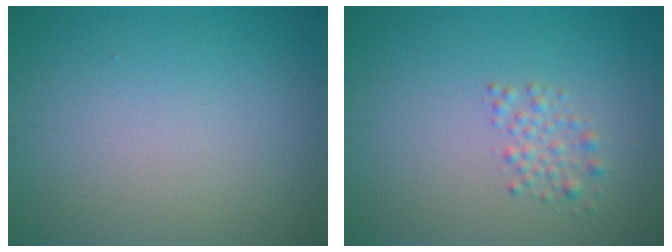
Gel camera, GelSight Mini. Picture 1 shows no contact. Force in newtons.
{"total": 1.7, "press": 1.7, "slide": 0.0}